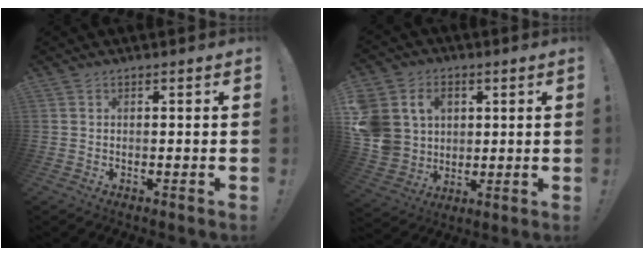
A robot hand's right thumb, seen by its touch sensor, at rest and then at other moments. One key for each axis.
{"total": 13.3, "fx": 3.1, "fy": 11.7, "fz": 5.5, "tx": -0.119, "ty": -0.004, "tz": 0.068}